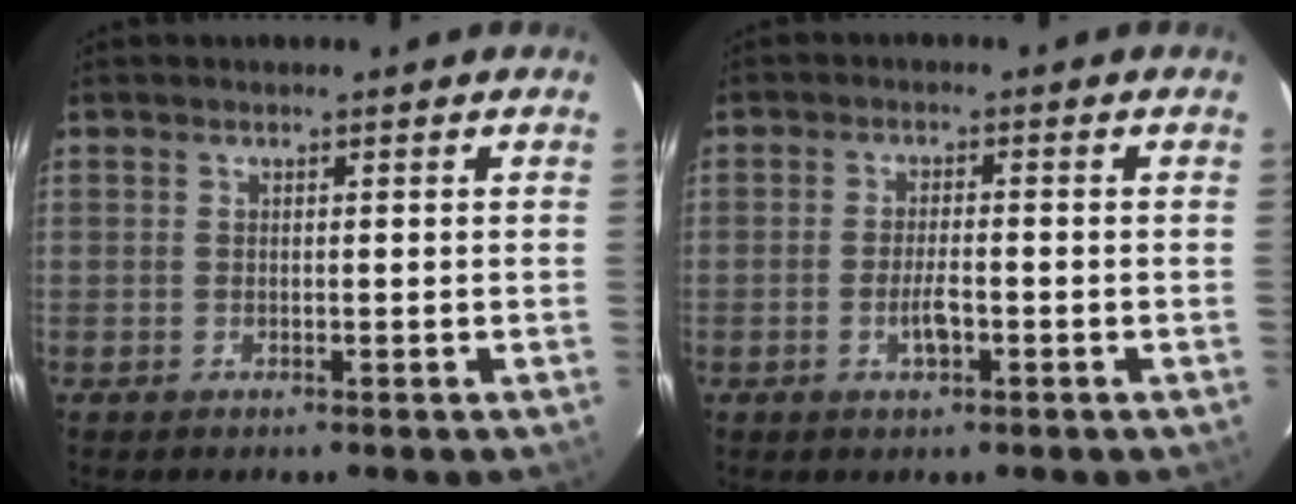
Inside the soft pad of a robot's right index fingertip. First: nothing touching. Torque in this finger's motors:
{"motor_torque": [-0.01, 0.01, 0.01, 0.00]}